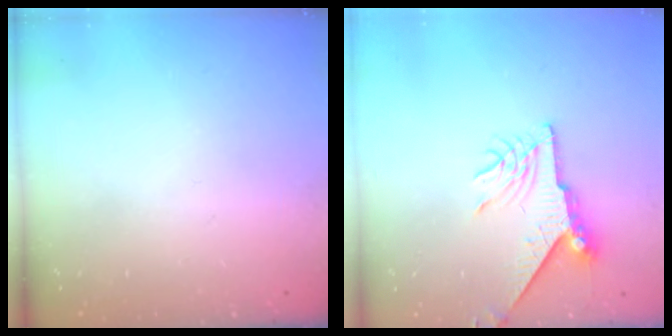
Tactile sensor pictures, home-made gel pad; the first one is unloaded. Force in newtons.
{"total": 8.7, "press": 8.7, "slide": 0.6}